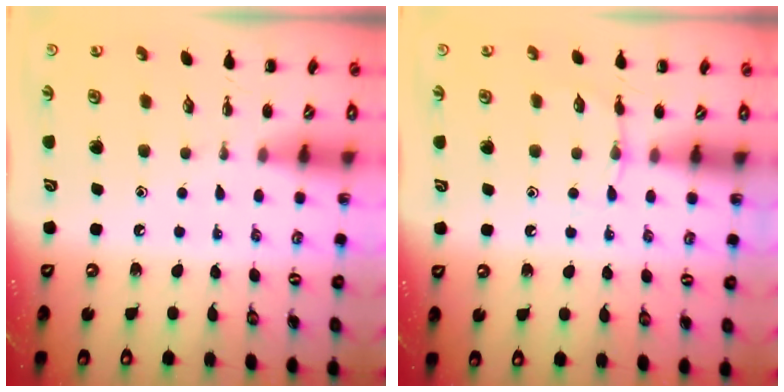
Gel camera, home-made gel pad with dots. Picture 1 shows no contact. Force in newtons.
{"total": 4.6, "press": 4.3, "slide": 1.7}